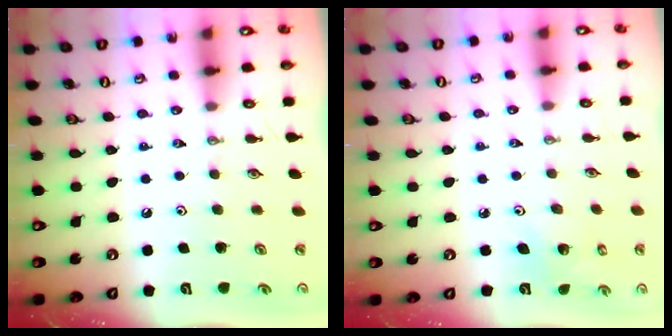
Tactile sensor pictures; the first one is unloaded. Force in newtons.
{"total": 2.4, "press": 2.4, "slide": 0.1}